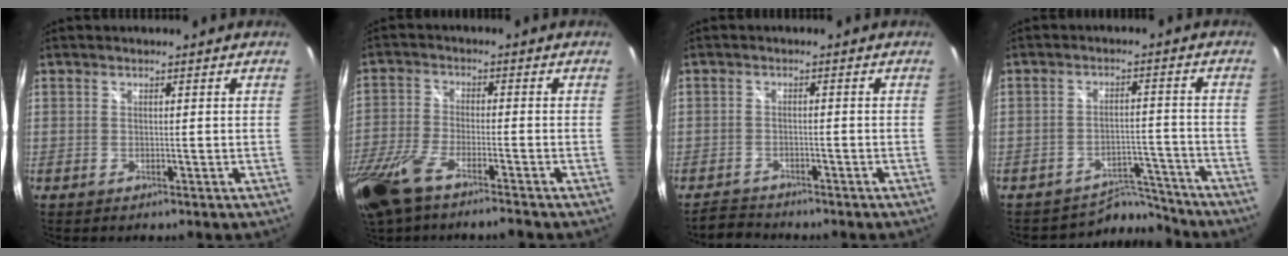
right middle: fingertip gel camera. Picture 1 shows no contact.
{"total": 11.8, "force": [-8.5, 2.6, 7.8], "torque": [-0.187, -0.040, -0.167]}
{"total": 3.1, "force": [-3.0, 0.9, -0.1], "torque": [-0.015, 0.003, -0.060]}
{"total": 7.2, "force": [-7.0, 1.5, -0.8], "torque": [0.008, 0.023, -0.107]}